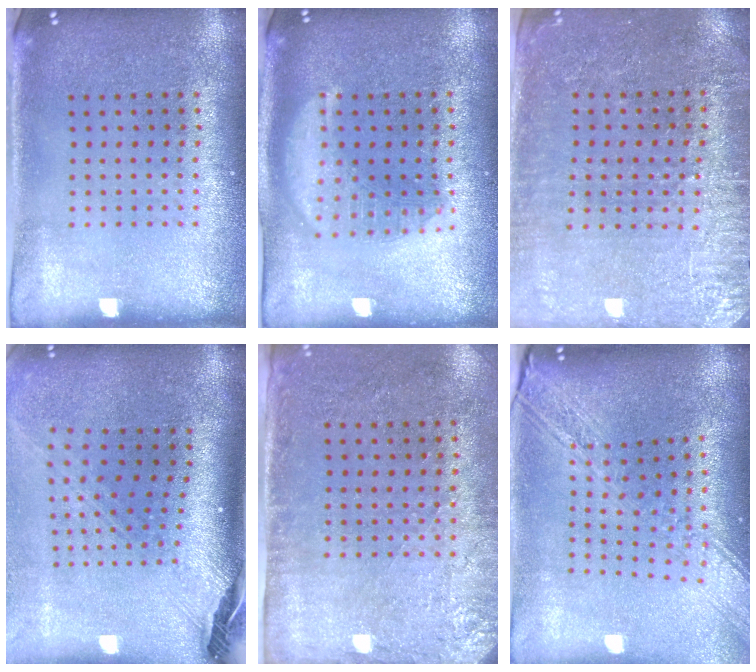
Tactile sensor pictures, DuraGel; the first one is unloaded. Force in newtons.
{"total": 2.6, "press": 2.6, "slide": 0.3}
{"total": 3.0, "press": 2.8, "slide": 0.9}
{"total": 2.9, "press": 2.1, "slide": 2.0}
{"total": 2.8, "press": 2.3, "slide": 1.6}
{"total": 2.9, "press": 2.3, "slide": 1.9}